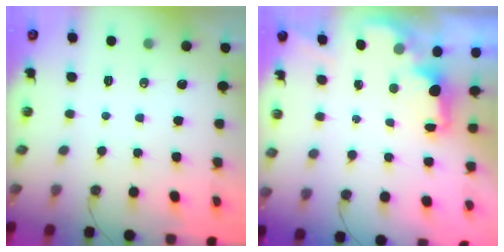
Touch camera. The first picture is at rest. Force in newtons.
{"total": 1.7, "press": 1.5, "slide": 0.6}